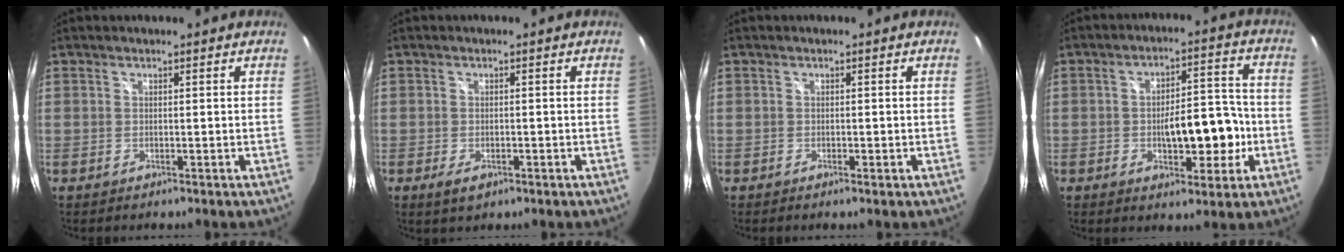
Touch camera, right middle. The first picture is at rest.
{"total": 2.8, "force": [-1.1, 1.5, 2.1], "torque": [-0.039, -0.008, -0.017]}
{"total": 0.5, "force": [0.0, 0.1, 0.5], "torque": [-0.006, 0.000, -0.001]}
{"total": 10.3, "force": [-2.2, 4.5, 9.0], "torque": [-0.144, 0.015, -0.019]}